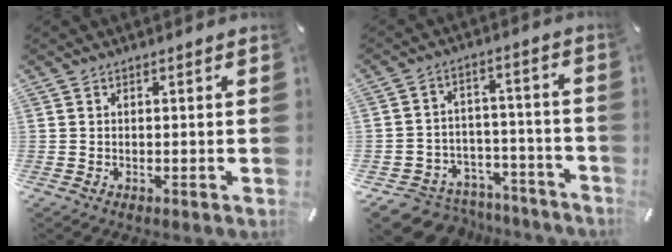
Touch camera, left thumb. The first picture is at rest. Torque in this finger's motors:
{"motor_torque": [-0.41, 0.57, 0.10, 0.26, 0.02]}